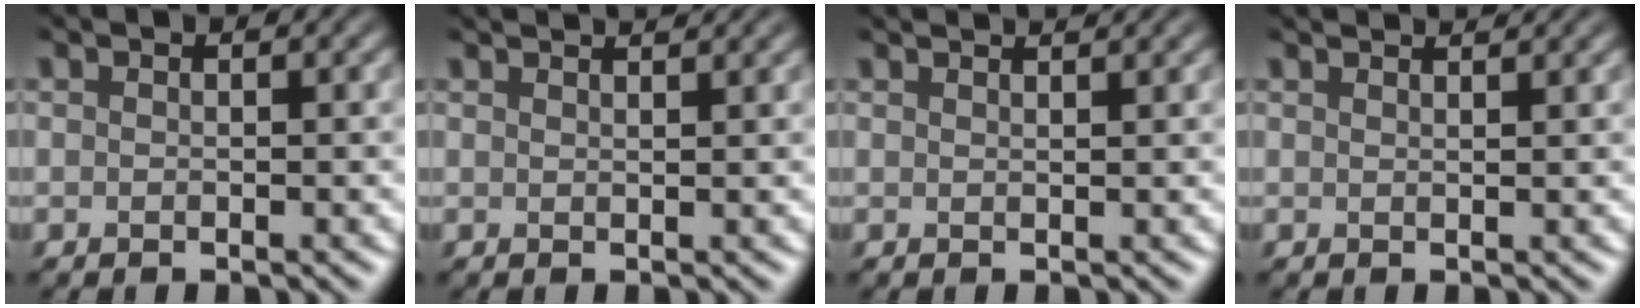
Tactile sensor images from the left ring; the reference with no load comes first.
{"total": 3.5, "force": [2.8, 1.1, 1.7], "torque": [0.000, 0.018, 0.005]}
{"total": 3.0, "force": [2.5, 1.0, 1.4], "torque": [0.000, 0.013, 0.002]}
{"total": 3.2, "force": [2.7, 0.9, 1.4], "torque": [0.000, 0.013, 0.006]}